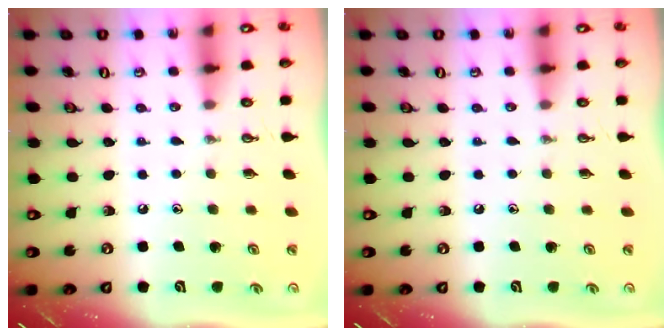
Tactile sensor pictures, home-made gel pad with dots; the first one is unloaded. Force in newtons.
{"total": 0.0}